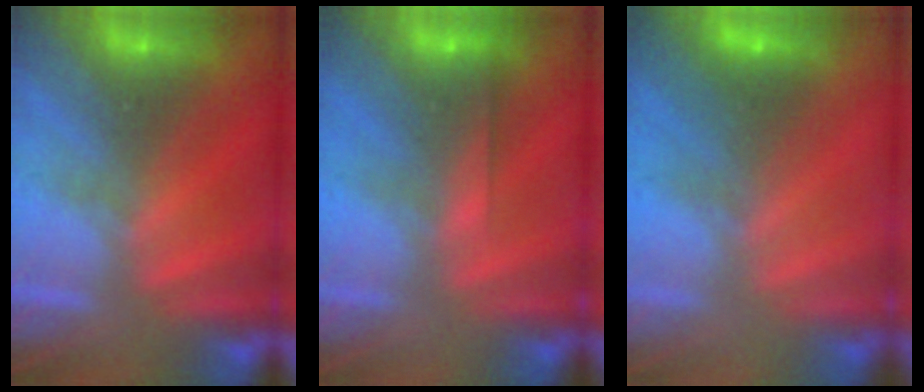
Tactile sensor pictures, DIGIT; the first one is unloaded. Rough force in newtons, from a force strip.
{"total": 2.5}
{"total": 1.8}